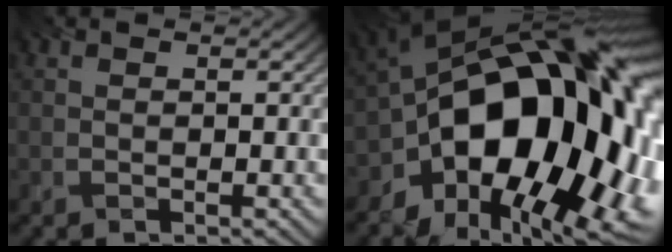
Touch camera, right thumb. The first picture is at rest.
{"total": 20.5, "force": [-3.9, 12.5, 15.8], "torque": [-0.264, -0.016, -0.060]}